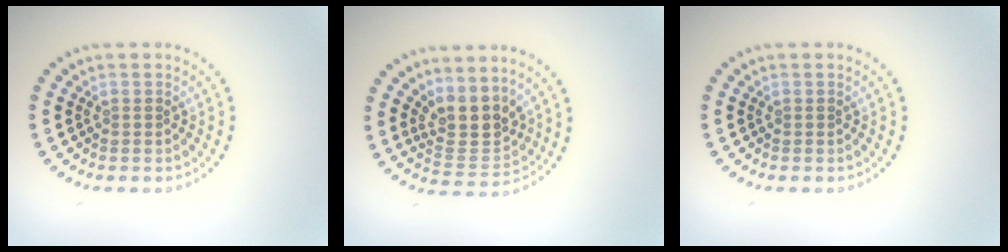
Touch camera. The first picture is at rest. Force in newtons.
{"total": 3.8, "press": 3.3, "slide": 2.0}
{"total": 0.0}